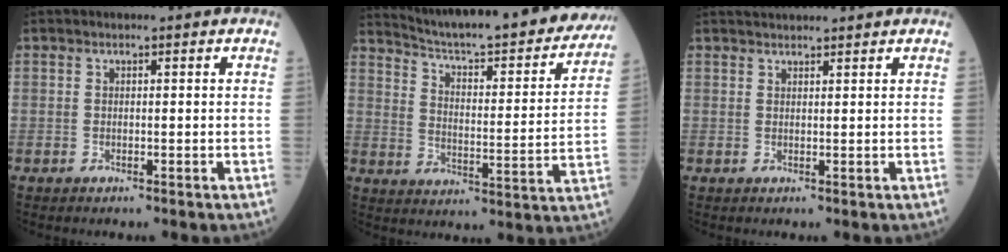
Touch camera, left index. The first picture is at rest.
{"total": 27.6, "force": [24.8, 3.3, 11.6], "torque": [-0.174, -0.059, 0.321]}
{"total": 4.0, "force": [3.8, 0.2, 1.1], "torque": [-0.015, 0.031, 0.058]}